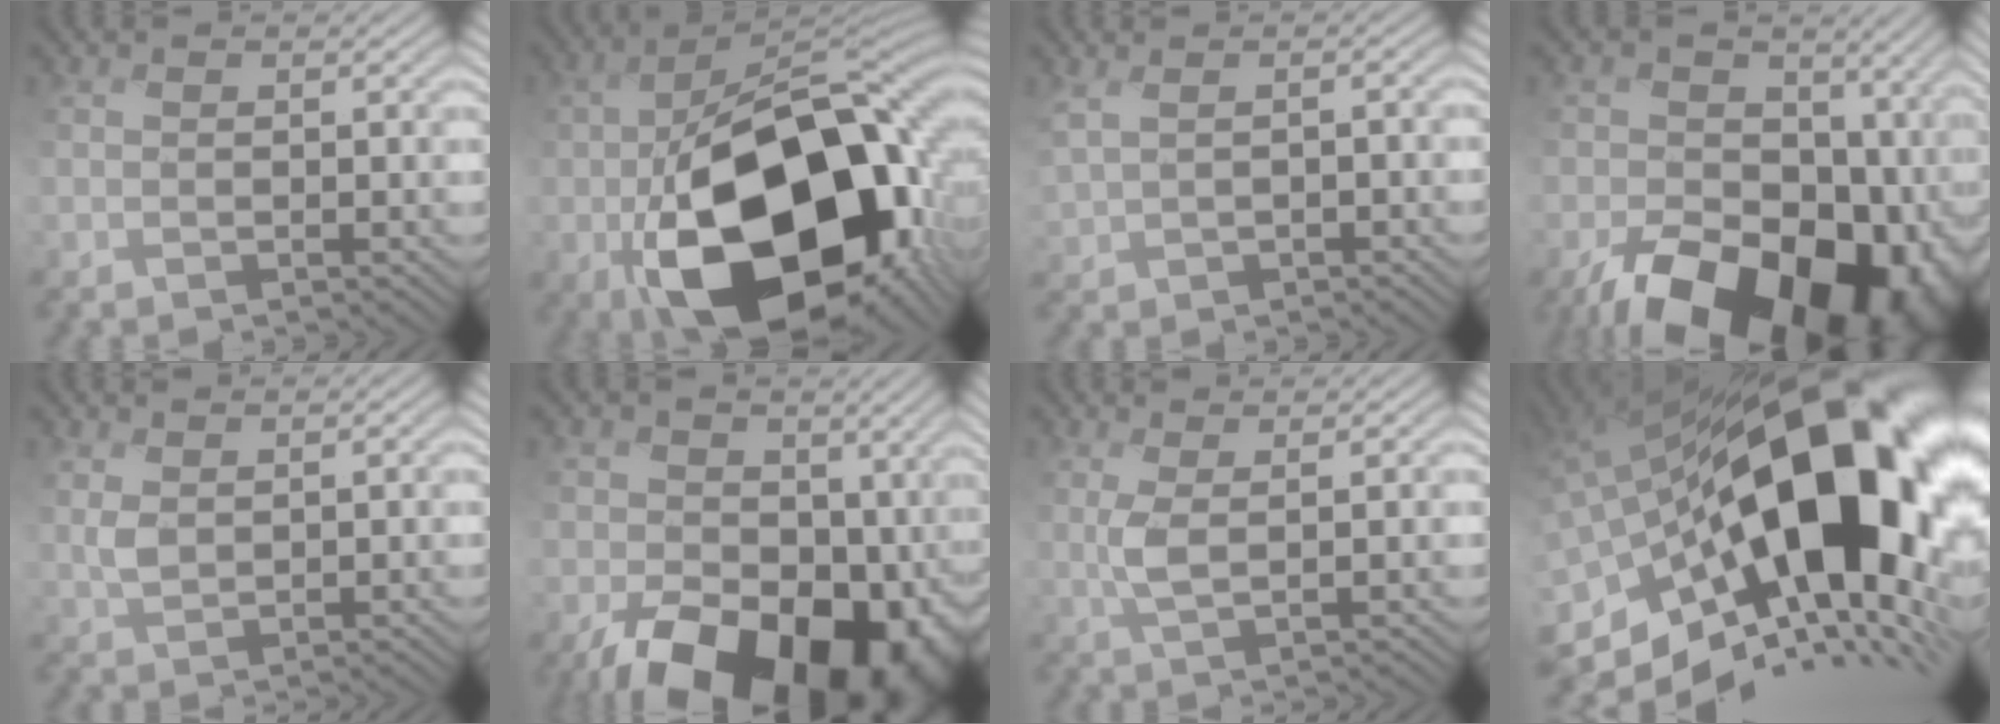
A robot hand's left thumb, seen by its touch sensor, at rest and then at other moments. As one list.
[{"total": 21.9, "force": [-6.2, 13.5, 16.1], "torque": [-0.291, -0.058, -0.073]}, {"total": 3.4, "force": [0.5, 2.0, 2.7], "torque": [-0.072, -0.003, 0.017]}, {"total": 21.8, "force": [-8.3, 15.2, 13.3], "torque": [-0.218, -0.067, -0.103]}, {"total": 2.3, "force": [1.3, 1.2, 1.4], "torque": [-0.042, -0.002, 0.031]}, {"total": 18.6, "force": [-4.3, 13.4, 12.3], "torque": [-0.183, -0.058, -0.047]}, {"total": 3.2, "force": [1.1, 0.7, 2.9], "torque": [-0.064, 0.002, 0.020]}, {"total": 21.9, "force": [-1.4, 12.1, 18.2], "torque": [-0.342, -0.050, -0.005]}]